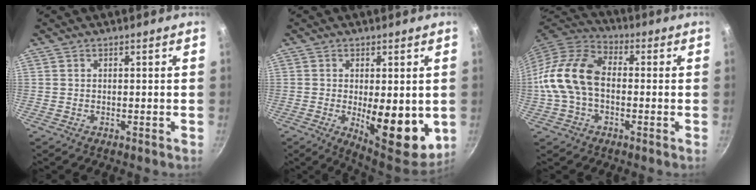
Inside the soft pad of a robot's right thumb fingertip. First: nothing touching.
{"total": 13.3, "force": [-1.4, 5.3, 12.1], "torque": [-0.135, -0.018, -0.006]}
{"total": 14.5, "force": [-1.0, 9.6, 10.8], "torque": [-0.190, 0.039, -0.035]}